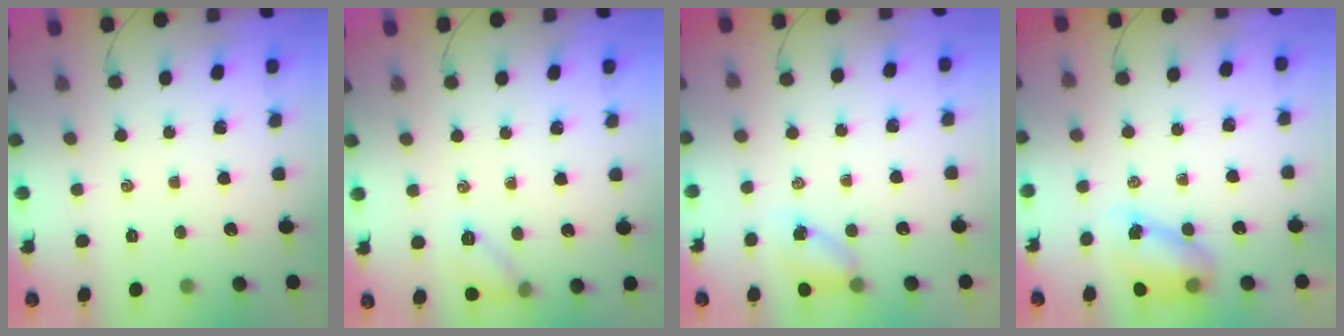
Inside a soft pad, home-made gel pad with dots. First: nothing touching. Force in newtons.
{"total": 7.5, "press": 7.4, "slide": 1.2}
{"total": 4.7, "press": 4.7, "slide": 0.4}
{"total": 7.9, "press": 7.8, "slide": 1.3}